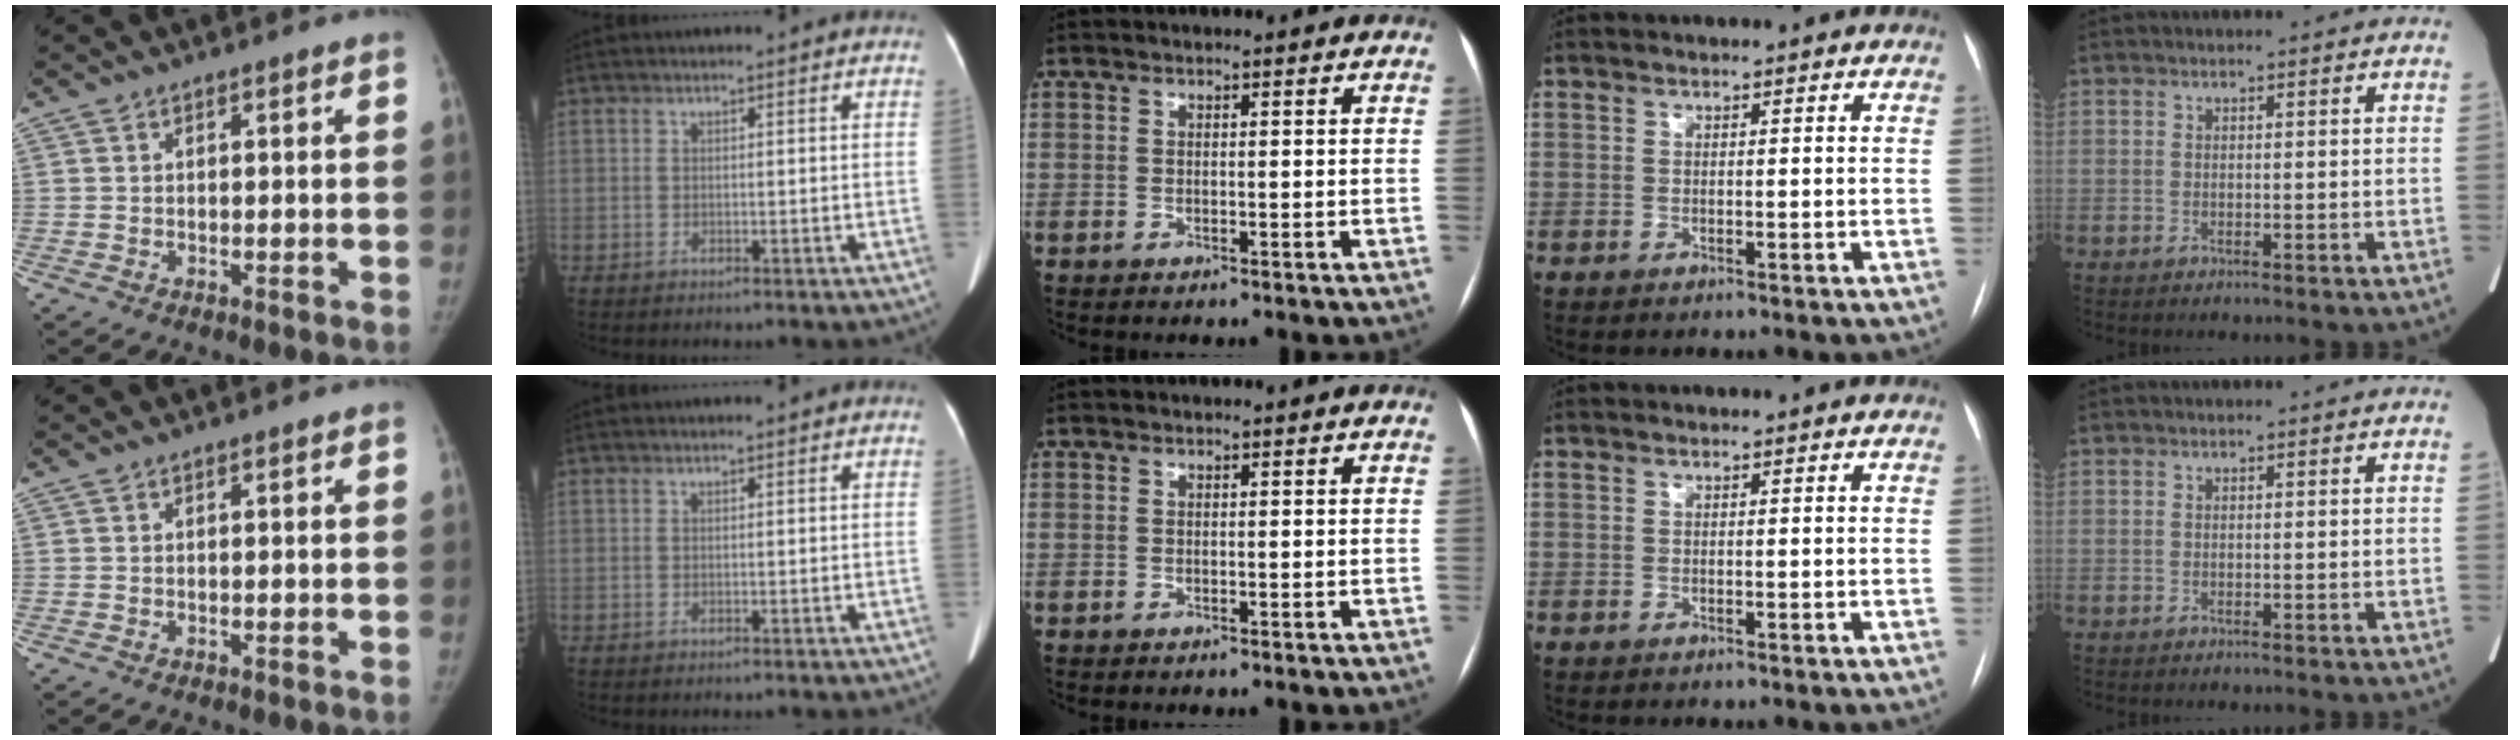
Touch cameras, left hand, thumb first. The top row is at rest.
{}